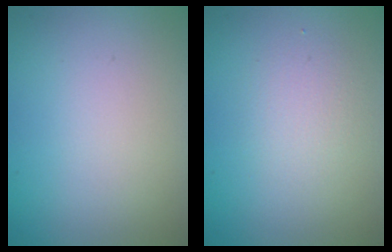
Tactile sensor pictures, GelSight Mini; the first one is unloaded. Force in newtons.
{"total": 1.7, "press": 1.7, "slide": 0.1}